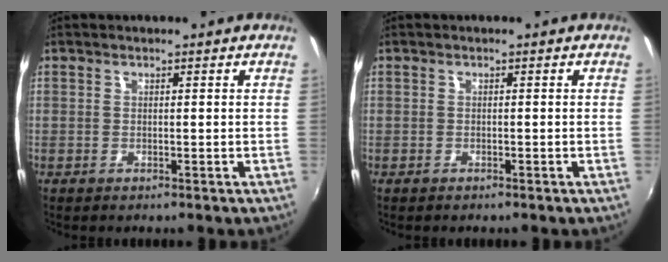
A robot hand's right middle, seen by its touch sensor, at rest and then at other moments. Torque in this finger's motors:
{"motor_torque": [-0.10, -0.10, 0.00, -0.01]}